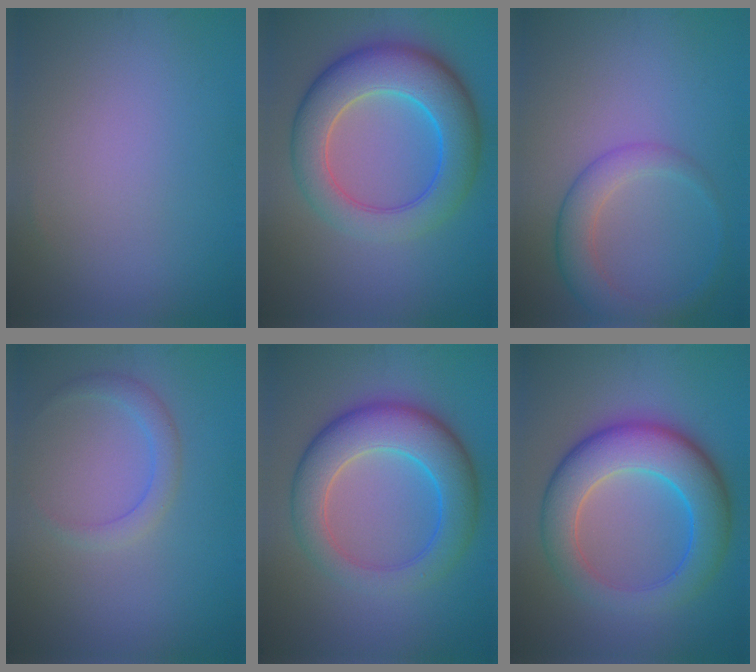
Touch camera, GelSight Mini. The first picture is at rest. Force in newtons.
{"total": 9.0, "press": 9.0, "slide": 0.4}
{"total": 2.9, "press": 2.8, "slide": 0.1}
{"total": 2.0, "press": 2.0, "slide": 0.2}
{"total": 8.1, "press": 8.1, "slide": 0.3}
{"total": 8.9, "press": 8.9, "slide": 0.1}